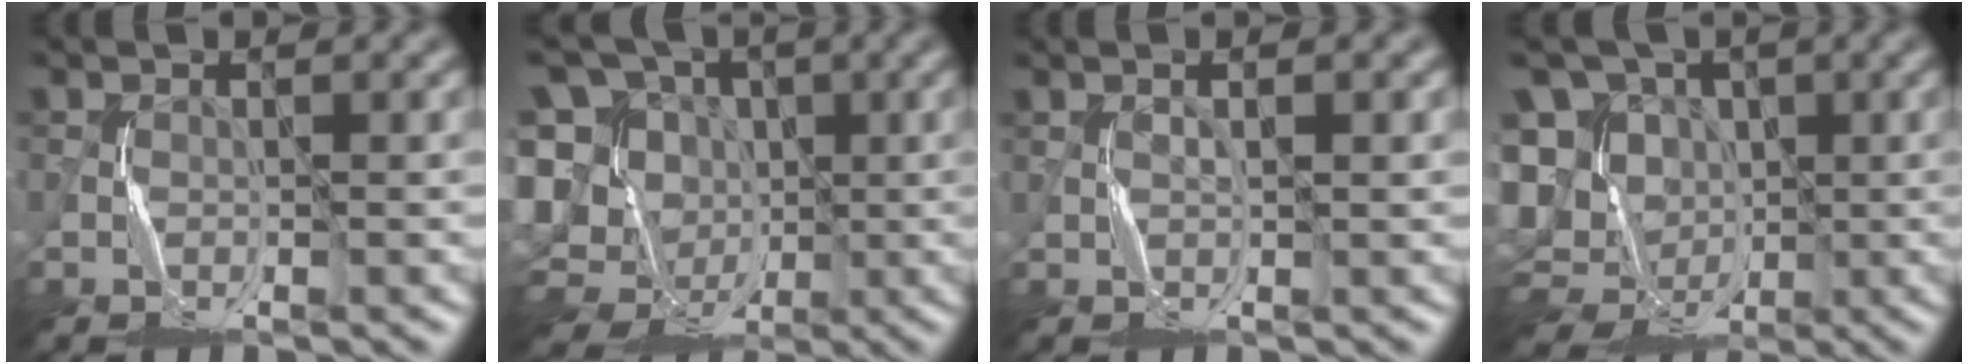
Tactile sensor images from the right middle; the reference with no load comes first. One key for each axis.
{"total": 15.0, "fx": -2.8, "fy": 13.6, "fz": 5.9, "tx": -0.161, "ty": 0.016, "tz": -0.045}
{"total": 1.0, "fx": 0.6, "fy": -0.3, "fz": 0.7, "tx": -0.013, "ty": 0.002, "tz": 0.012}
{"total": 14.3, "fx": -1.4, "fy": 13.0, "fz": 5.7, "tx": -0.151, "ty": 0.004, "tz": -0.024}